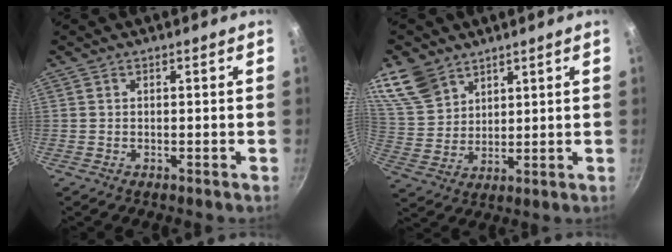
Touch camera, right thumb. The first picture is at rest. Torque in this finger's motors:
{"motor_torque": [-0.33, 0.38, -0.02, 0.16, 0.04]}